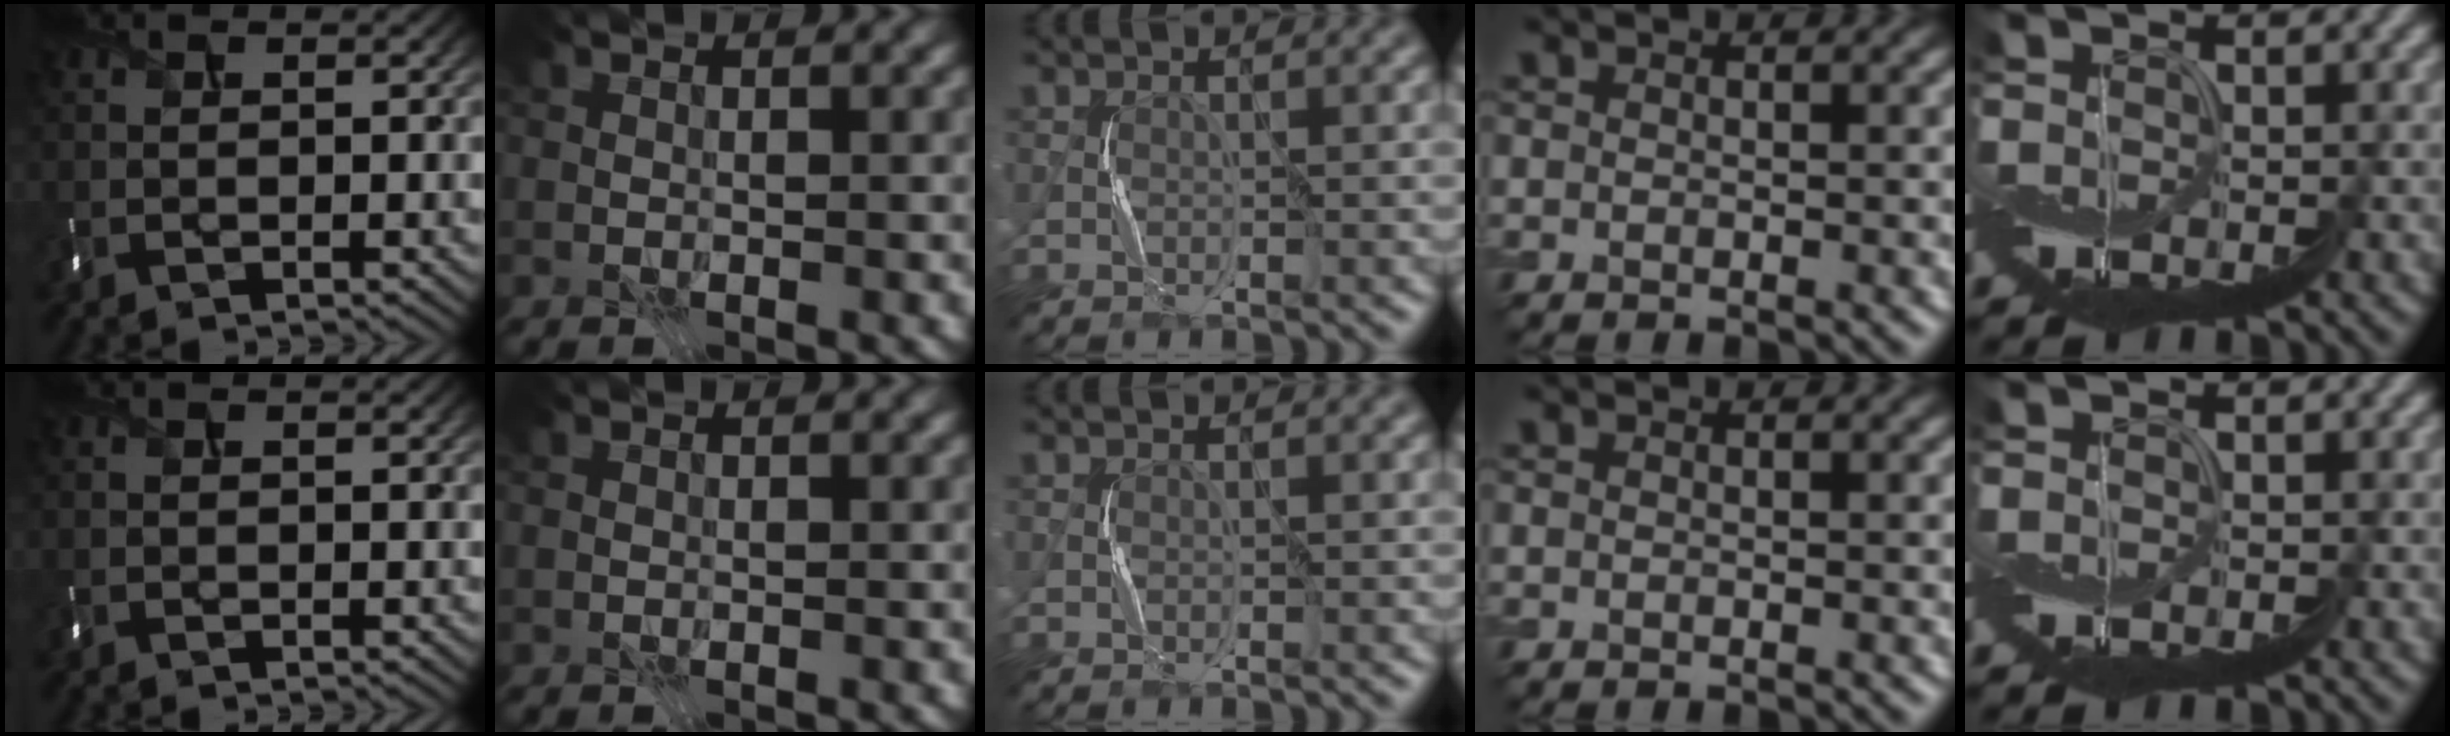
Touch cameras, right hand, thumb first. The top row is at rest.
{}